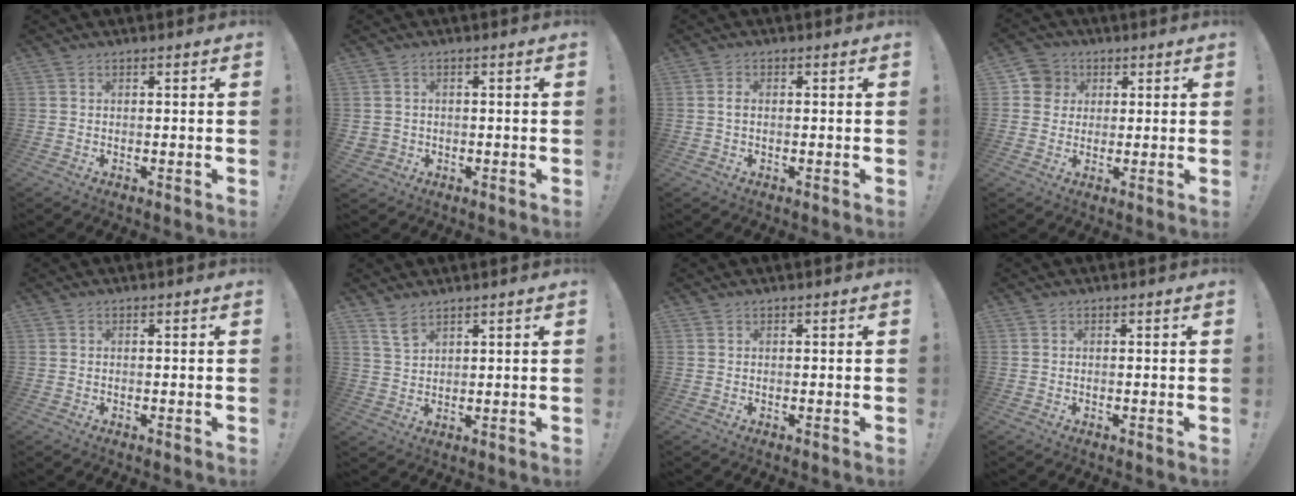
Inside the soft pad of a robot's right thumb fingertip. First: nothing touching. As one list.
[{"total": 2.3, "force": [0.1, 2.2, 0.7], "torque": [-0.005, -0.002, 0.002]}, {"total": 1.4, "force": [-0.2, 0.6, 1.3], "torque": [-0.026, 0.005, -0.003]}, {"total": 6.5, "force": [1.7, 6.1, 1.3], "torque": [-0.014, -0.005, 0.035]}, {"total": 0.0}, {"total": 4.7, "force": [3.6, 1.9, 2.3], "torque": [-0.039, -0.022, 0.068]}, {"total": 0.0}, {"total": 0.0}]